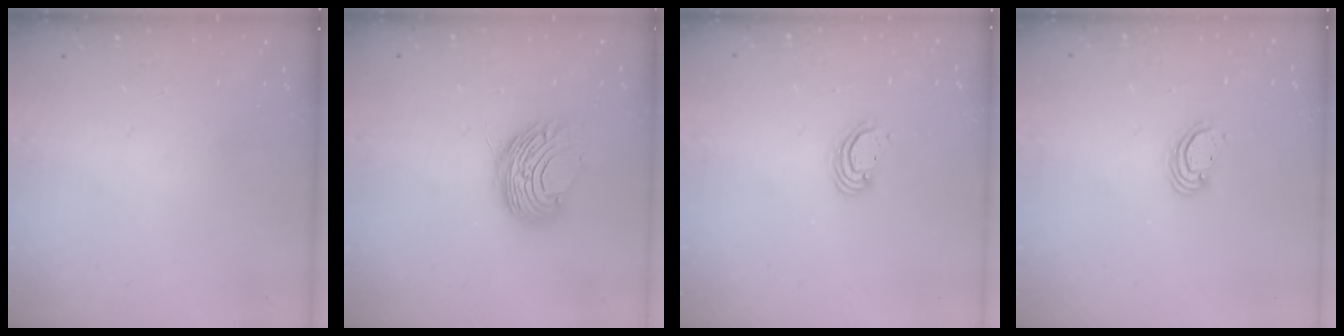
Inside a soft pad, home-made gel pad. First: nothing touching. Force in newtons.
{"total": 10.6, "press": 10.6, "slide": 0.5}
{"total": 3.8, "press": 3.8, "slide": 0.2}
{"total": 3.8, "press": 3.8, "slide": 0.2}